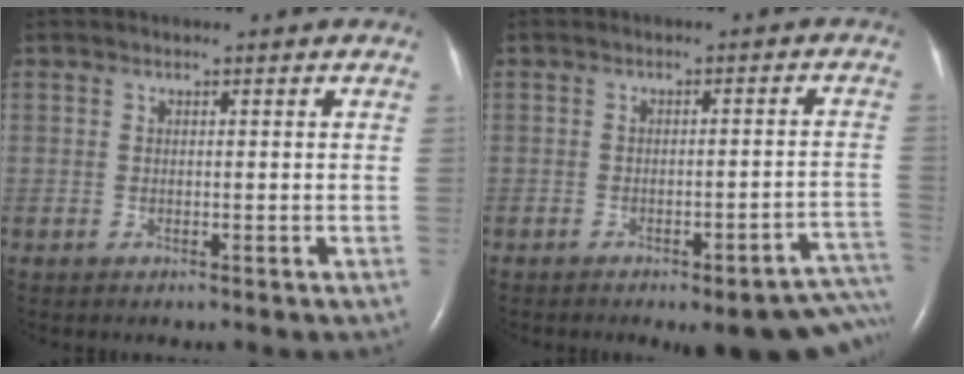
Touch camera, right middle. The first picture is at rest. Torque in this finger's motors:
{"motor_torque": [0.88, -1.26, 0.13, 0.08]}